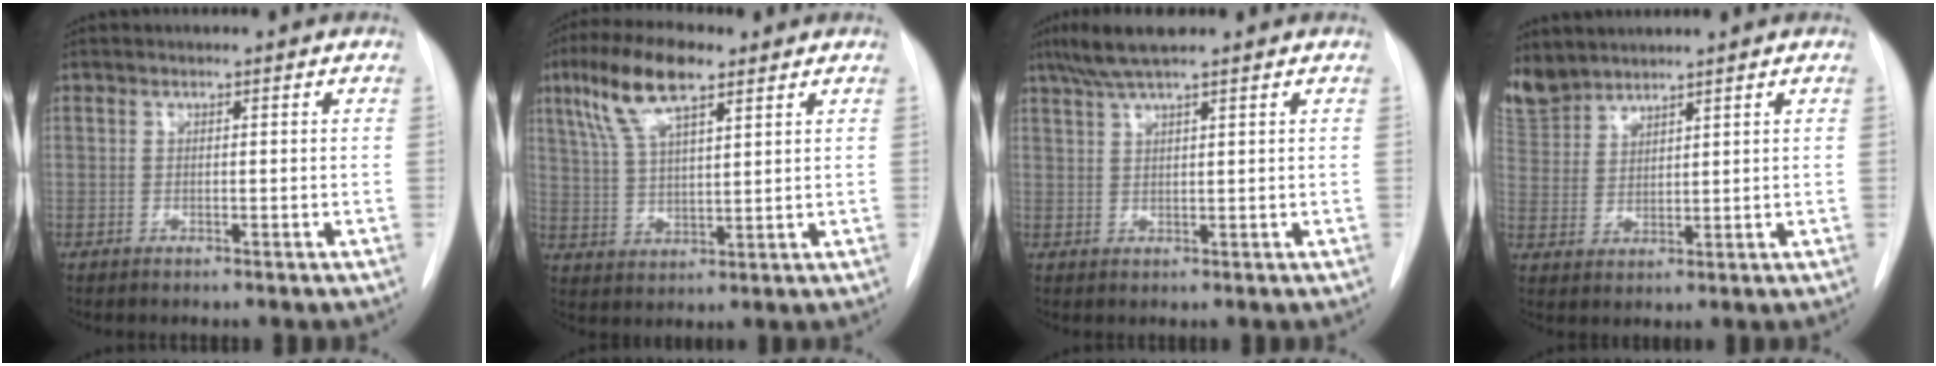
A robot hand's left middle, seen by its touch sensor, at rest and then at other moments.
{"total": 11.0, "force": [6.3, 2.9, 8.5], "torque": [-0.177, 0.023, 0.122]}
{"total": 5.4, "force": [4.2, 0.1, 3.4], "torque": [-0.071, 0.022, 0.080]}
{"total": 6.8, "force": [6.5, 2.0, 0.5], "torque": [-0.019, 0.004, 0.144]}